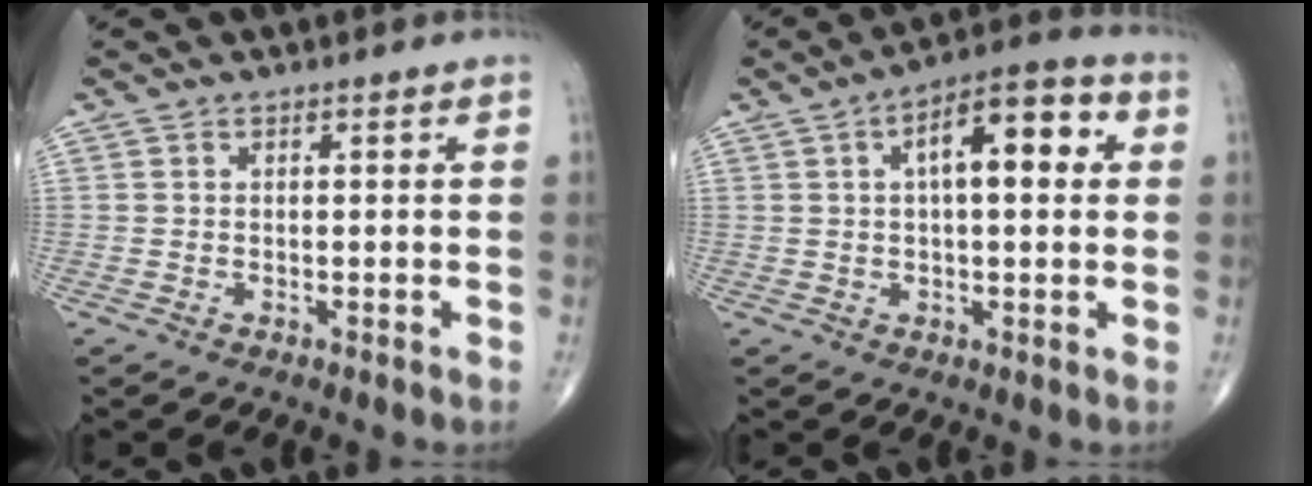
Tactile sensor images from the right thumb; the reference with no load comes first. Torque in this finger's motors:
{"motor_torque": [0.03, 2.52, 1.47, 0.28, 0.12]}